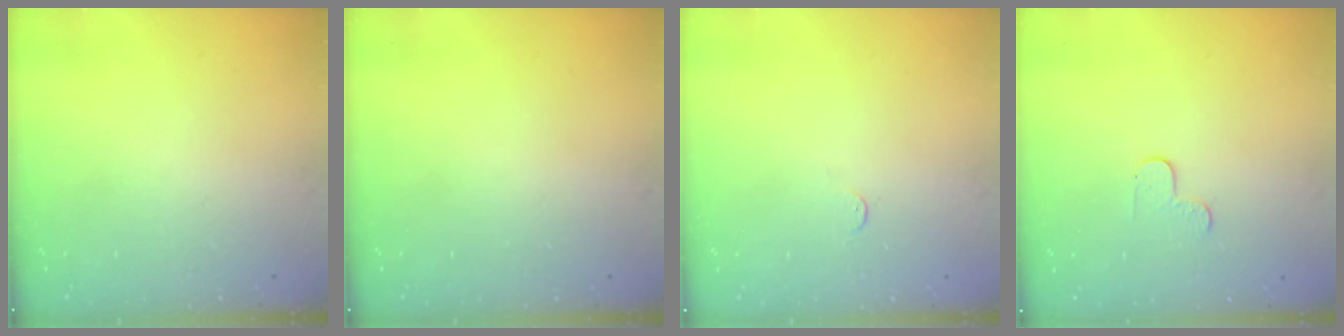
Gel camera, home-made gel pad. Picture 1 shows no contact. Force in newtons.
{"total": 0.0}
{"total": 3.2, "press": 3.2, "slide": 0.2}
{"total": 3.7, "press": 3.7, "slide": 0.4}